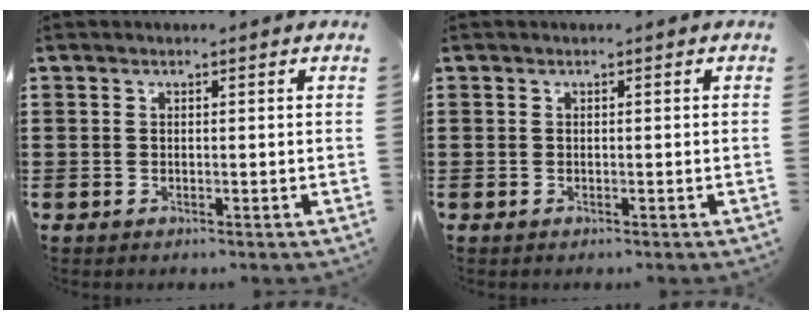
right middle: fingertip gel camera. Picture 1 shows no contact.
{"total": 0.0}